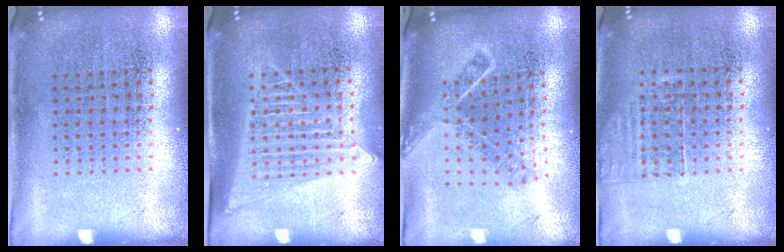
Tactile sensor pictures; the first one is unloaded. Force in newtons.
{"total": 1.5, "press": 1.3, "slide": 0.6}
{"total": 1.8, "press": 1.3, "slide": 1.2}
{"total": 1.2, "press": 0.9, "slide": 0.7}